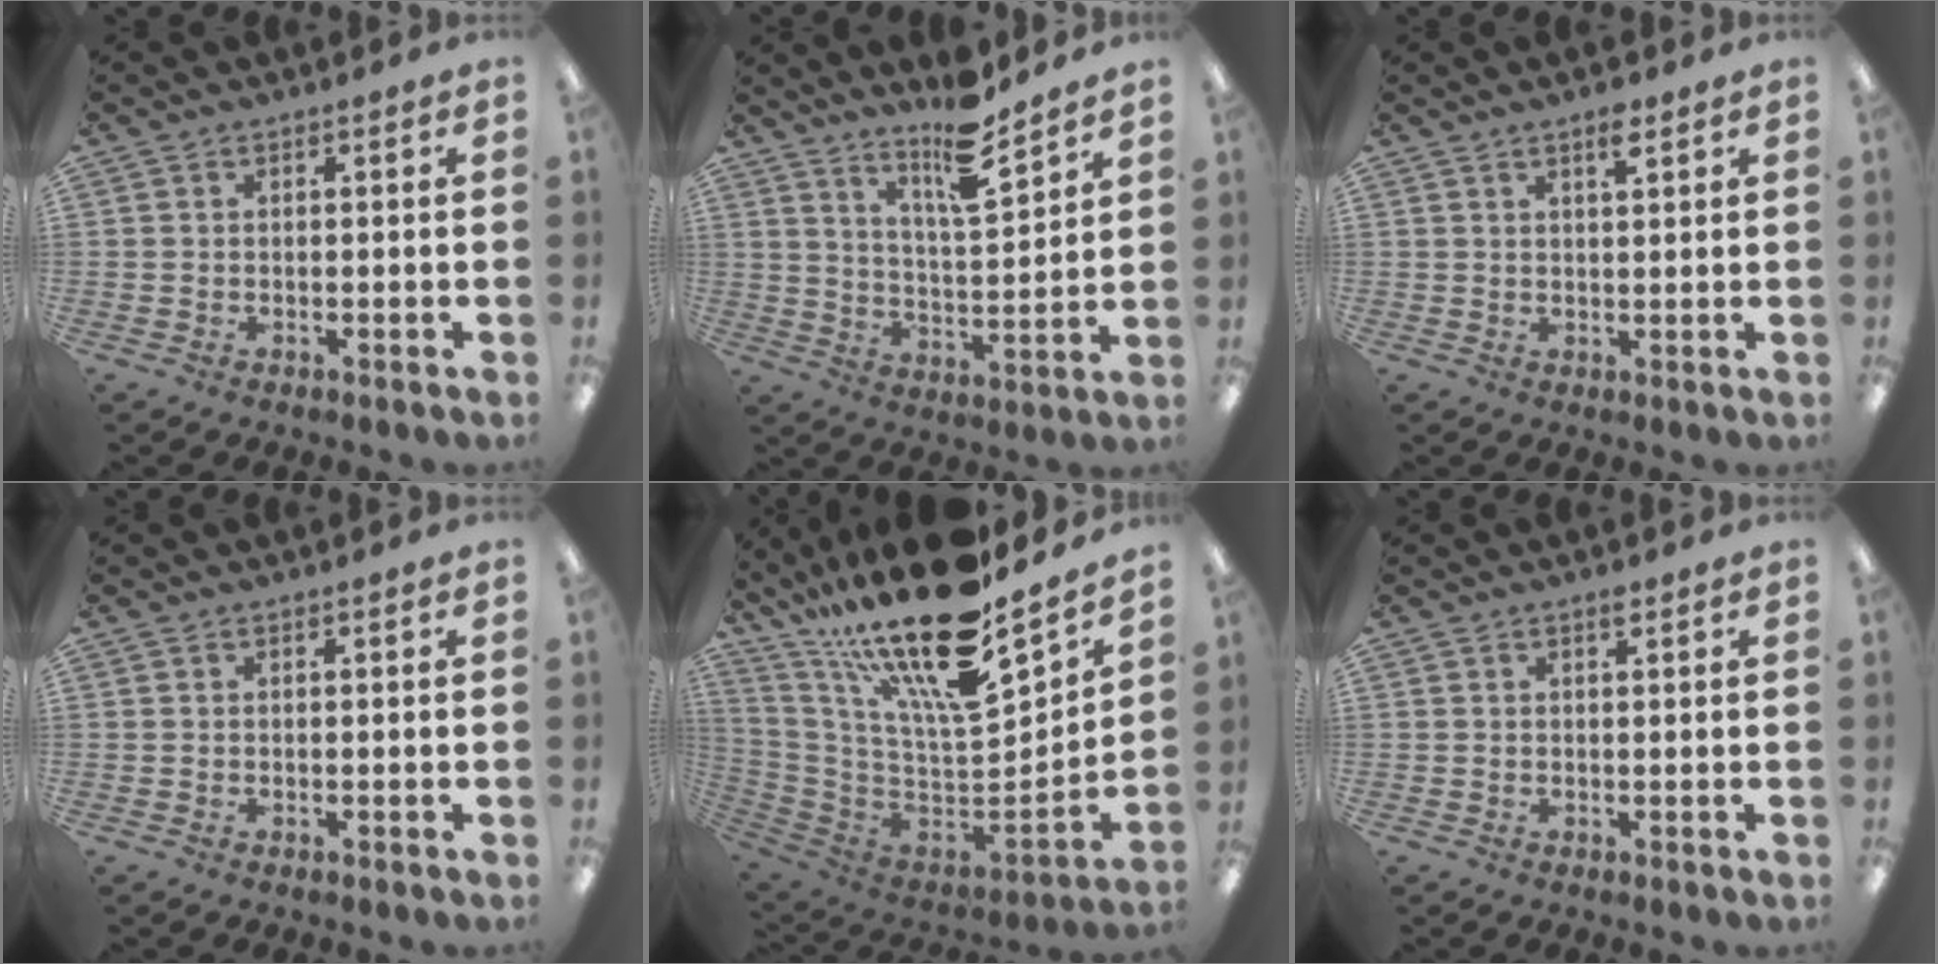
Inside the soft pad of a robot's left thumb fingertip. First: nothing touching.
{"total": 11.5, "force": [9.5, 2.4, 6.1], "torque": [-0.089, -0.070, 0.161]}
{"total": 3.3, "force": [2.4, 0.8, 2.1], "torque": [-0.030, -0.005, 0.039]}
{"total": 0.0}
{"total": 25.4, "force": [17.2, 7.2, 17.4], "torque": [-0.303, -0.137, 0.287]}
{"total": 1.0, "force": [0.8, 0.2, 0.6], "torque": [-0.006, -0.003, 0.012]}